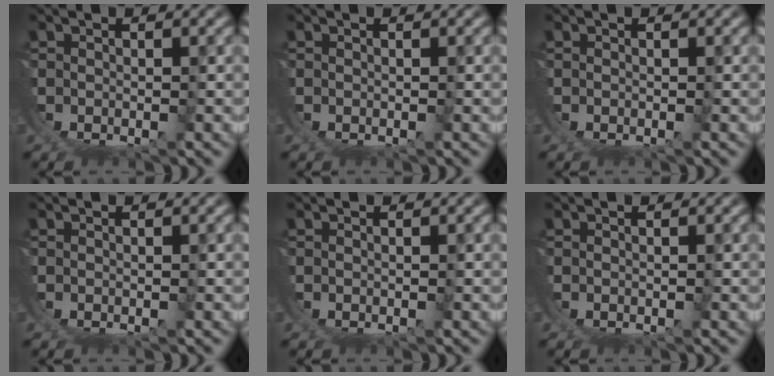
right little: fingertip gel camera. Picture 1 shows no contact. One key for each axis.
{"total": 0.0}
{"total": 0.0}
{"total": 0.0}
{"total": 0.0}
{"total": 0.0}